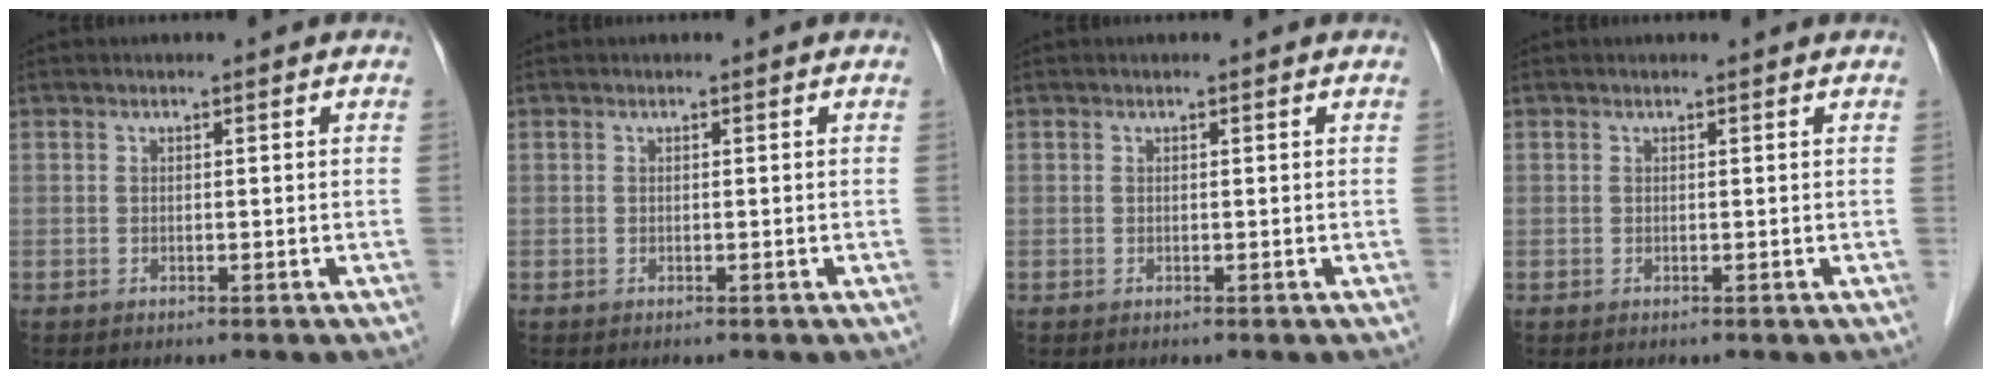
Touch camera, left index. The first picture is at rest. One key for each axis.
{"total": 0.0}
{"total": 0.0}
{"total": 0.0}